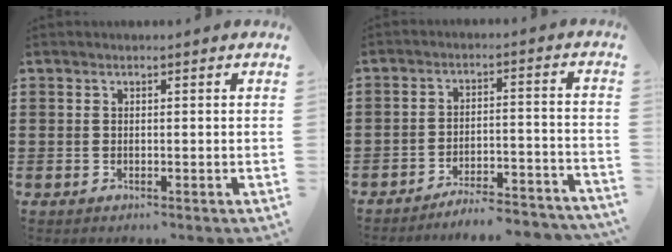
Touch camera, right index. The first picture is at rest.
{"total": 5.4, "force": [-5.3, -0.2, 1.2], "torque": [-0.021, -0.001, -0.105]}